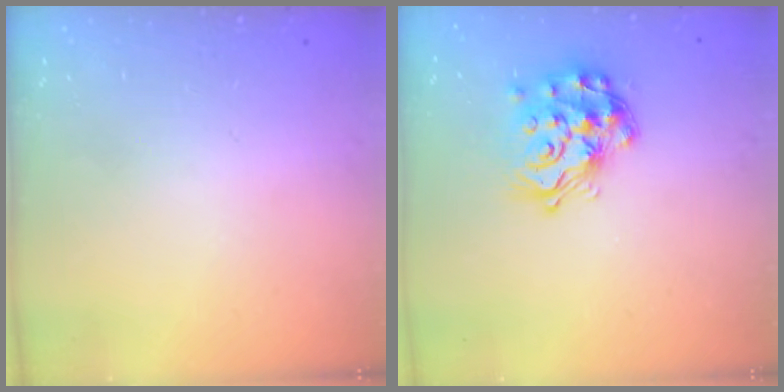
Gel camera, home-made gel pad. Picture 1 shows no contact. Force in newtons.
{"total": 17.6, "press": 17.6, "slide": 1.2}